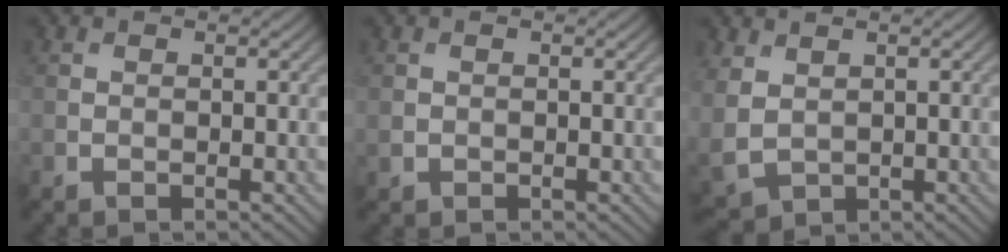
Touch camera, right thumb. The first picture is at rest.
{"total": 0.7, "force": [0.0, 0.7, 0.2], "torque": [-0.007, -0.005, 0.002]}
{"total": 4.2, "force": [1.4, 3.0, 2.6], "torque": [-0.091, -0.010, 0.036]}